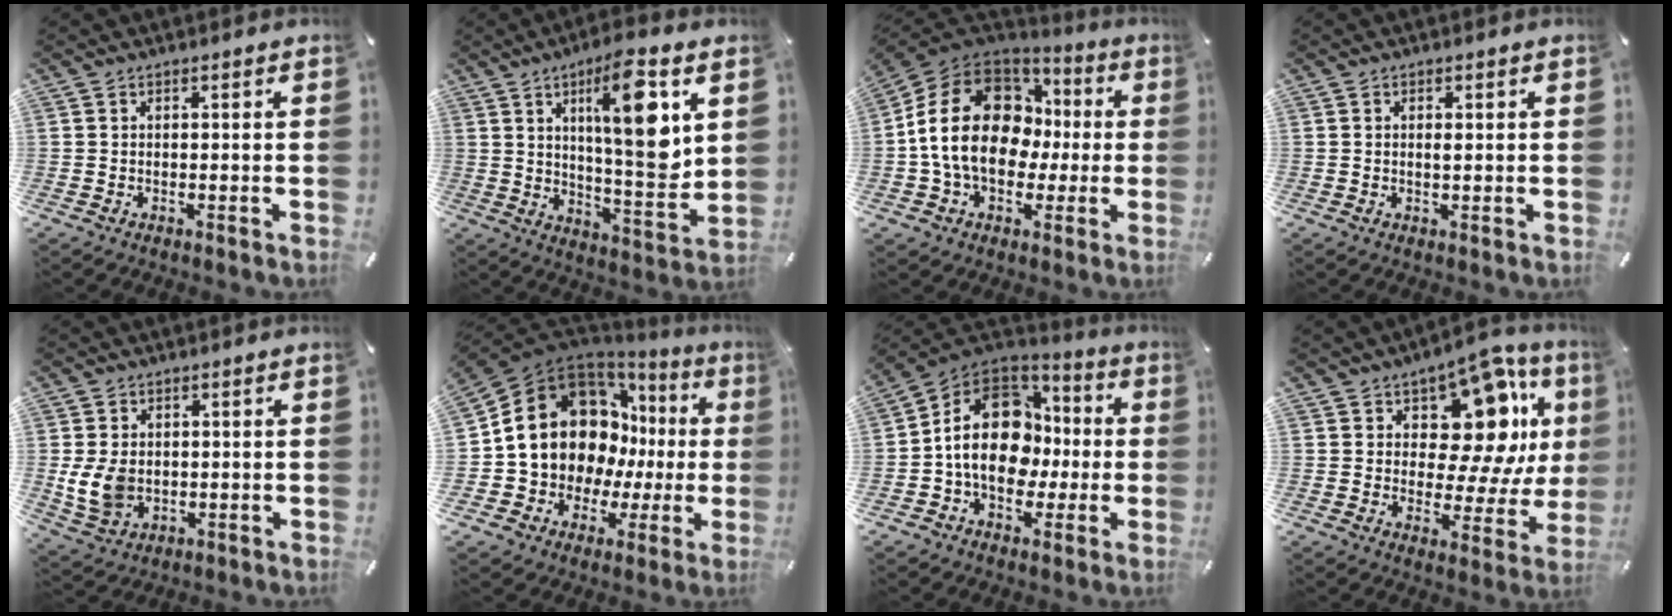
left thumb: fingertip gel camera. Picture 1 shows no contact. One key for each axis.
{"total": 16.9, "fx": 6.3, "fy": 4.3, "fz": 15.1, "tx": -0.230, "ty": -0.034, "tz": 0.089}
{"total": 21.0, "fx": 0.2, "fy": 16.3, "fz": 13.3, "tx": -0.256, "ty": 0.018, "tz": 0.008}
{"total": 1.1, "fx": 0.2, "fy": 0.4, "fz": 1.0, "tx": -0.012, "ty": -0.001, "tz": 0.002}
{"total": 8.2, "fx": -0.1, "fy": 6.6, "fz": 4.9, "tx": -0.105, "ty": 0.001, "tz": 0.001}
{"total": 19.4, "fx": 4.6, "fy": 15.5, "fz": 10.8, "tx": -0.197, "ty": -0.033, "tz": 0.098}
{"total": 17.0, "fx": -0.4, "fy": 13.4, "fz": 10.5, "tx": -0.195, "ty": 0.014, "tz": -0.003}
{"total": 15.5, "fx": 7.5, "fy": 9.3, "fz": 10.0, "tx": -0.120, "ty": -0.073, "tz": 0.128}